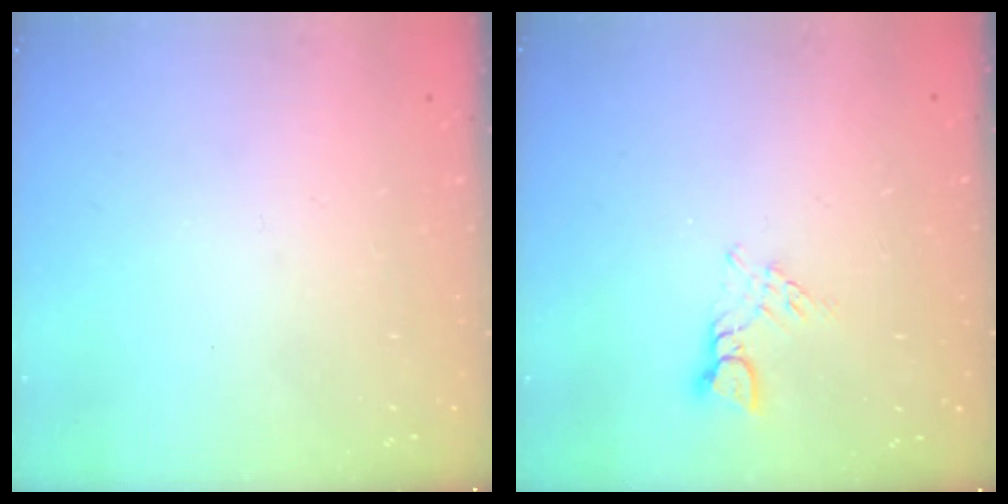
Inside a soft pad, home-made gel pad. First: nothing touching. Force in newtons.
{"total": 2.8, "press": 2.8, "slide": 0.3}